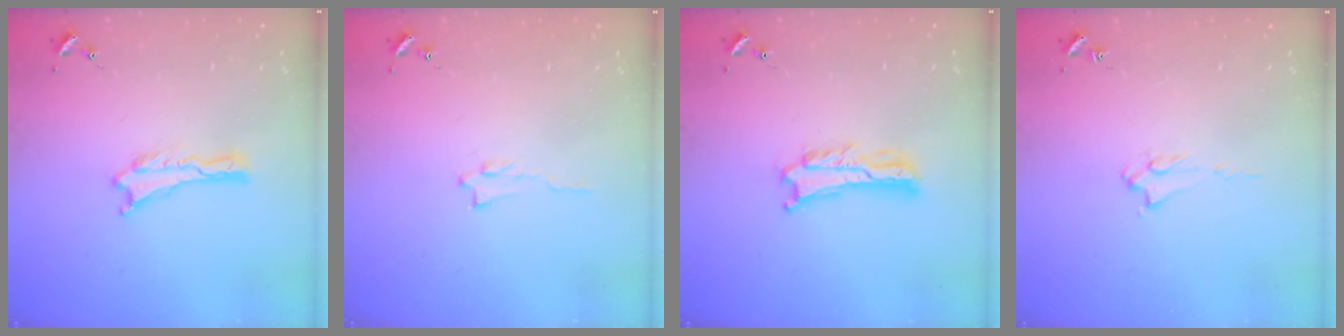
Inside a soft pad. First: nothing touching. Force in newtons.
{"total": 0.6, "press": 0.6, "slide": 0.1}
{"total": 2.0, "press": 2.0, "slide": 0.3}
{"total": 1.9, "press": 1.8, "slide": 0.4}